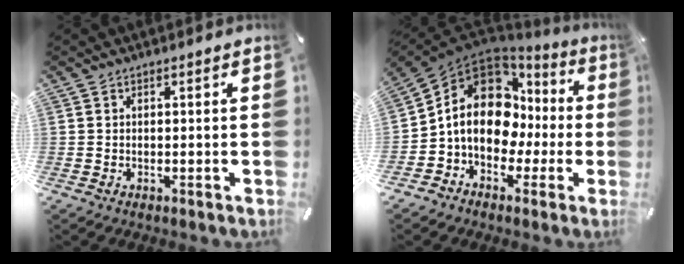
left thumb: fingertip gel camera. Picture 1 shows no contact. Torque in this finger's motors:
{"motor_torque": [0.83, 3.18, 1.58, 1.19, 0.24]}